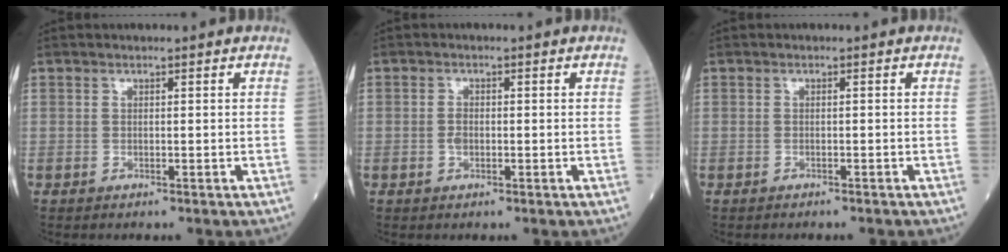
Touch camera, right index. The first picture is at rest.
{"total": 1.5, "force": [-0.4, 1.0, 1.1], "torque": [-0.027, 0.001, -0.007]}
{"total": 2.6, "force": [-2.2, 0.8, 1.1], "torque": [-0.023, -0.006, -0.022]}